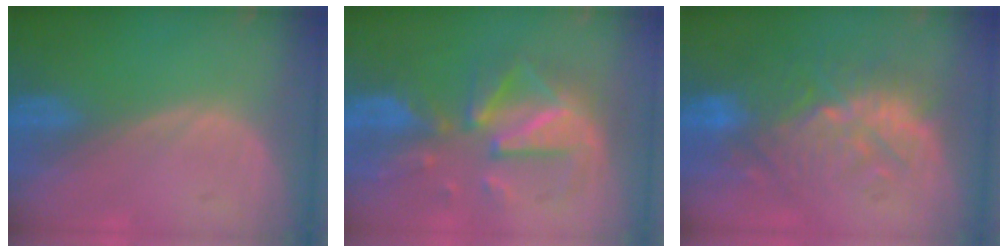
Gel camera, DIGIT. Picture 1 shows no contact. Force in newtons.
{"total": 9.6, "press": 9.6, "slide": 0.6}
{"total": 10.5, "press": 10.0, "slide": 3.5}